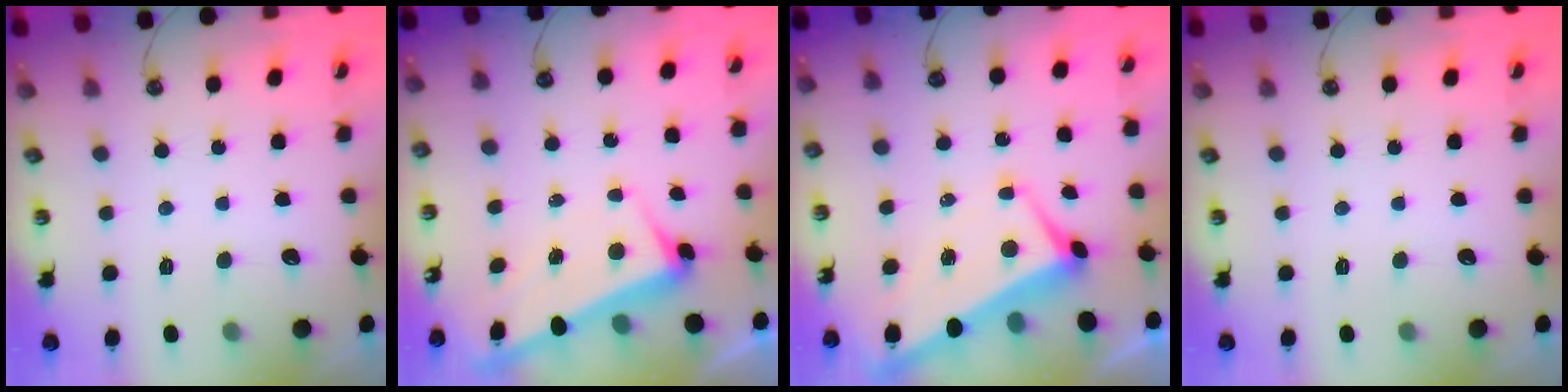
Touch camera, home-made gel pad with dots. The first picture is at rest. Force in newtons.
{"total": 3.0, "press": 2.9, "slide": 0.9}
{"total": 1.7, "press": 1.4, "slide": 0.9}
{"total": 0.0}